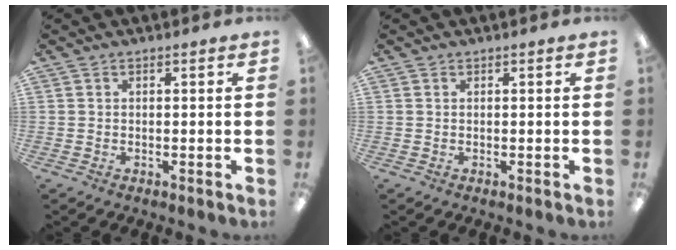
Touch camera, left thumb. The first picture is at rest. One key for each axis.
{"total": 0.0}